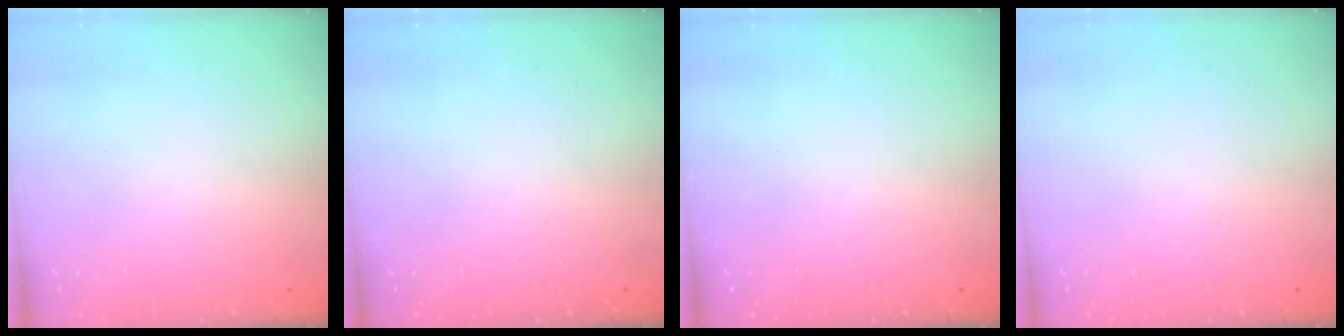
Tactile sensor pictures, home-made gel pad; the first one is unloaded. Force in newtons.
{"total": 0.0}
{"total": 0.0}
{"total": 0.0}